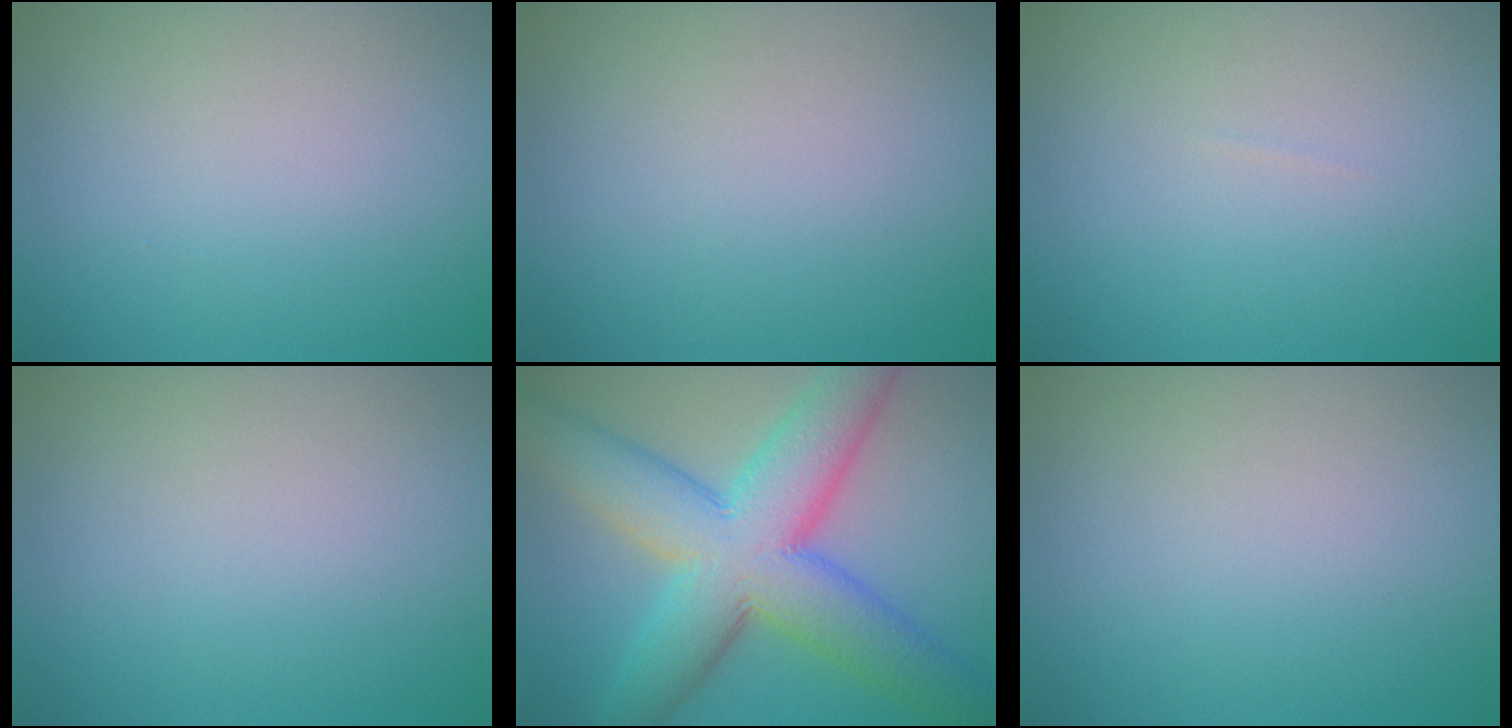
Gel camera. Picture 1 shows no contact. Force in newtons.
{"total": 0.0}
{"total": 0.0}
{"total": 0.0}
{"total": 11.7, "press": 11.7, "slide": 0.2}
{"total": 0.0}